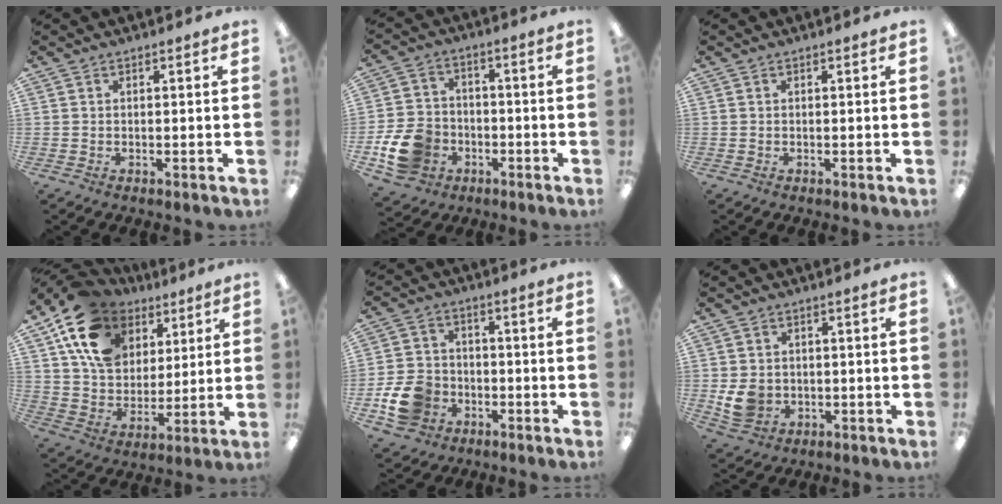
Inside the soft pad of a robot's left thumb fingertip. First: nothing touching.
{"total": 12.0, "force": [-5.0, 9.4, 5.6], "torque": [-0.135, 0.037, -0.084]}
{"total": 0.0}
{"total": 17.1, "force": [8.7, 12.6, 7.7], "torque": [-0.149, -0.031, 0.167]}
{"total": 10.7, "force": [-4.3, 8.4, 5.1], "torque": [-0.123, 0.034, -0.074]}
{"total": 6.1, "force": [-0.6, 5.3, 2.9], "torque": [-0.060, 0.002, -0.011]}